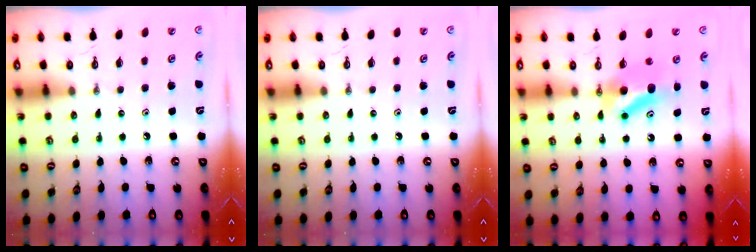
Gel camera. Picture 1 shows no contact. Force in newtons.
{"total": 0.0}
{"total": 7.8, "press": 6.6, "slide": 4.1}